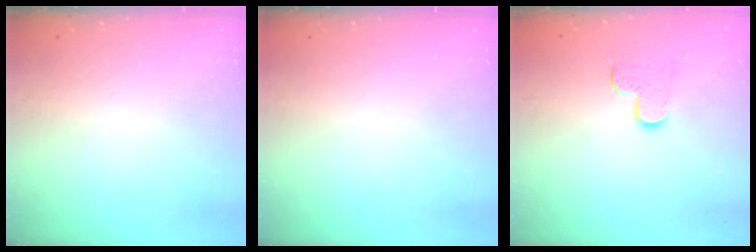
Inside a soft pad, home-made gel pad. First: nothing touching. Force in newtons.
{"total": 0.0}
{"total": 6.1, "press": 6.1, "slide": 0.4}